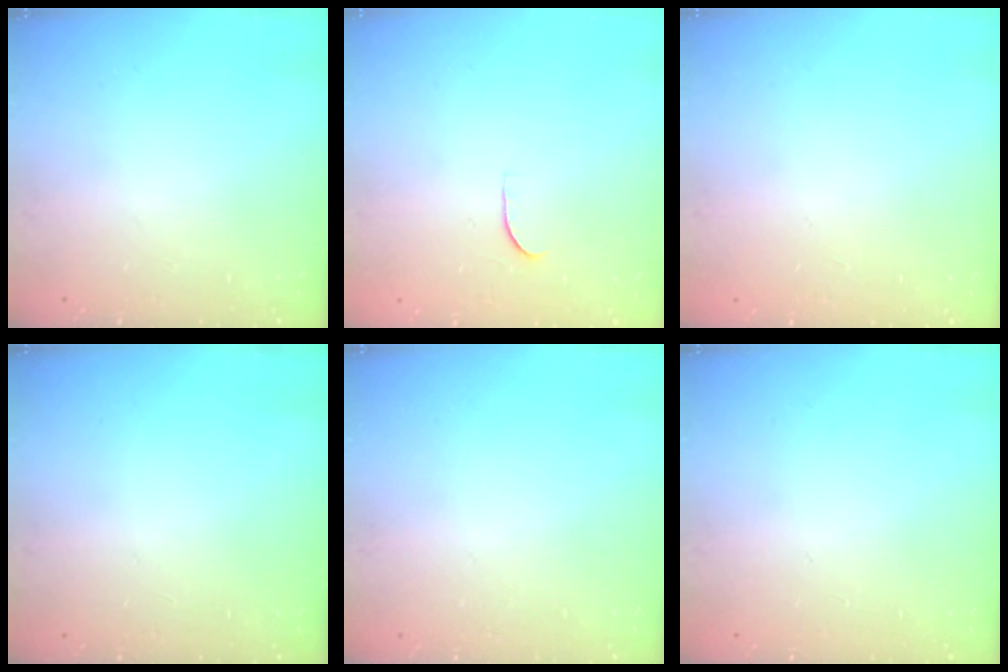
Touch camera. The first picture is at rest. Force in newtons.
{"total": 4.3, "press": 4.3, "slide": 0.2}
{"total": 0.0}
{"total": 0.0}
{"total": 0.0}
{"total": 0.0}